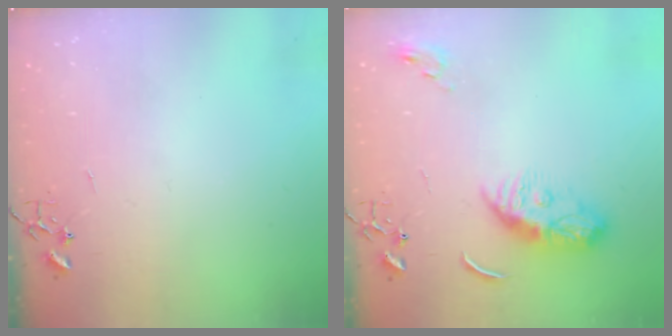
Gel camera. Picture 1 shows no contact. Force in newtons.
{"total": 10.6, "press": 10.6, "slide": 0.1}